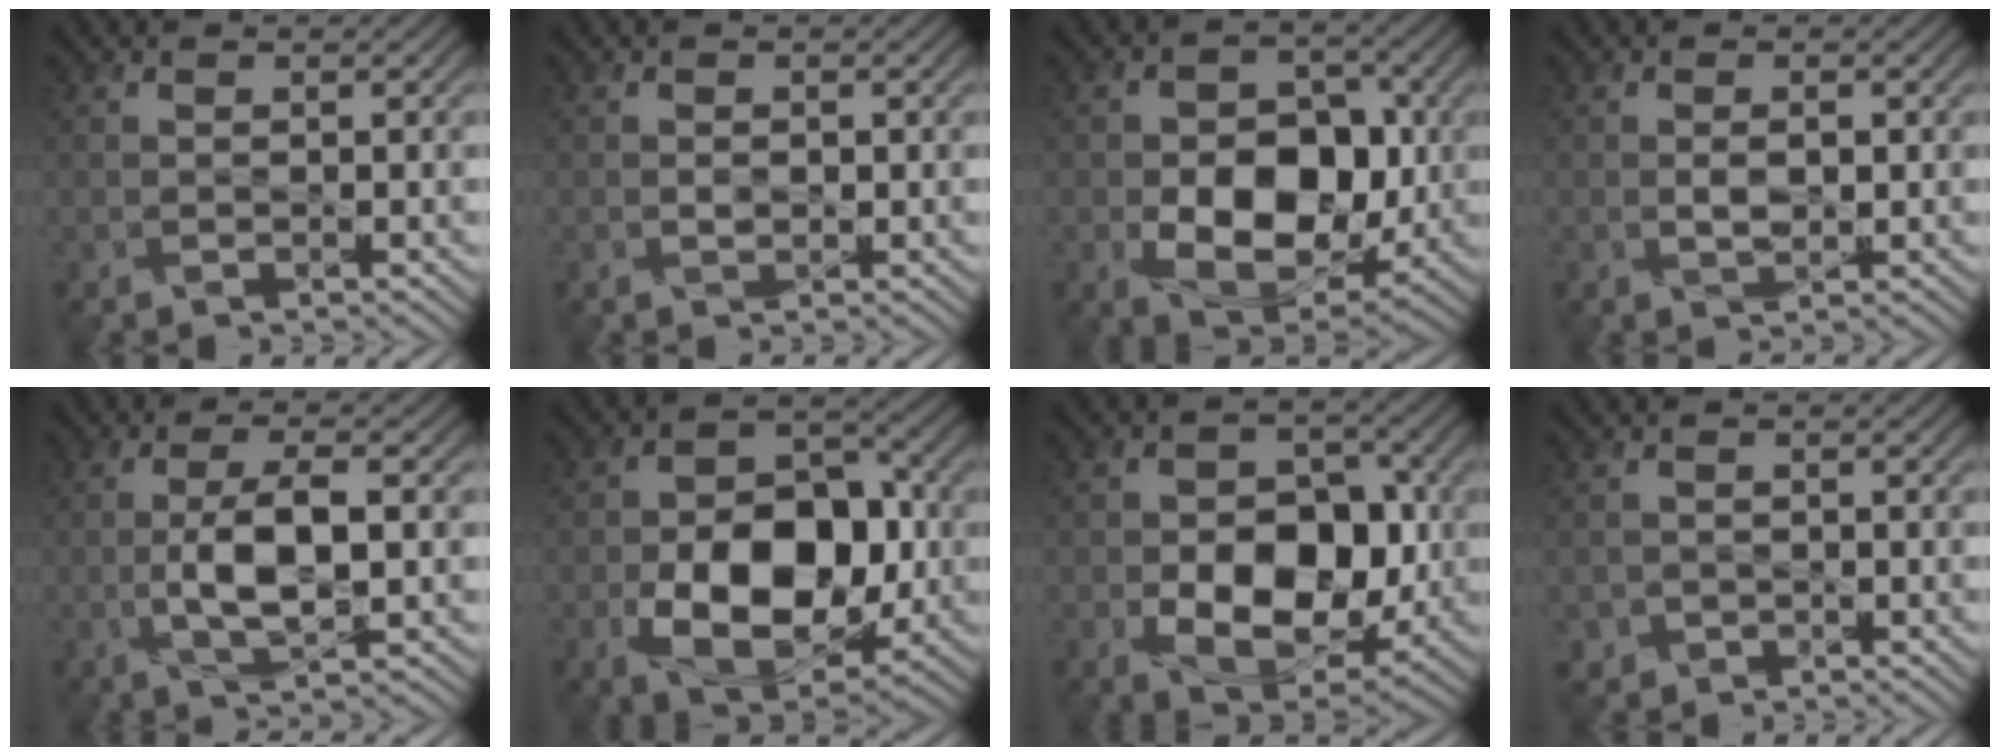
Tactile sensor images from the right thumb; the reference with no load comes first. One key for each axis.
{"total": 0.8, "fx": -0.2, "fy": 0.6, "fz": 0.5, "tx": -0.008, "ty": -0.003, "tz": -0.001}
{"total": 11.6, "fx": -2.1, "fy": 8.0, "fz": 8.1, "tx": -0.131, "ty": -0.013, "tz": -0.034}
{"total": 1.8, "fx": -0.1, "fy": 0.9, "fz": 1.5, "tx": -0.029, "ty": -0.005, "tz": 0.001}
{"total": 6.2, "fx": -1.0, "fy": 2.0, "fz": 5.8, "tx": -0.118, "ty": -0.002, "tz": -0.019}
{"total": 12.7, "fx": -2.9, "fy": 8.3, "fz": 9.2, "tx": -0.156, "ty": -0.016, "tz": -0.043}
{"total": 11.3, "fx": -2.5, "fy": 7.6, "fz": 8.1, "tx": -0.128, "ty": -0.014, "tz": -0.037}
{"total": 1.5, "fx": -0.8, "fy": 1.3, "fz": -0.2, "tx": 0.005, "ty": -0.011, "tz": -0.016}